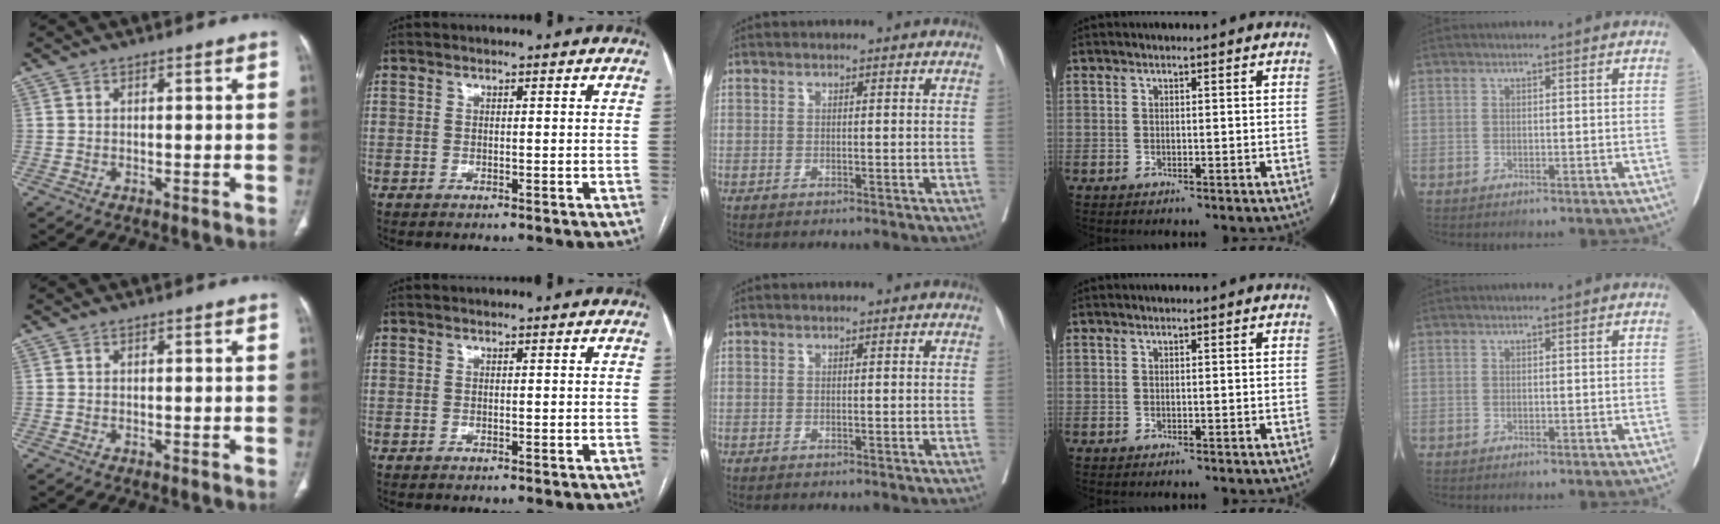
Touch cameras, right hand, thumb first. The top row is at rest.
{}